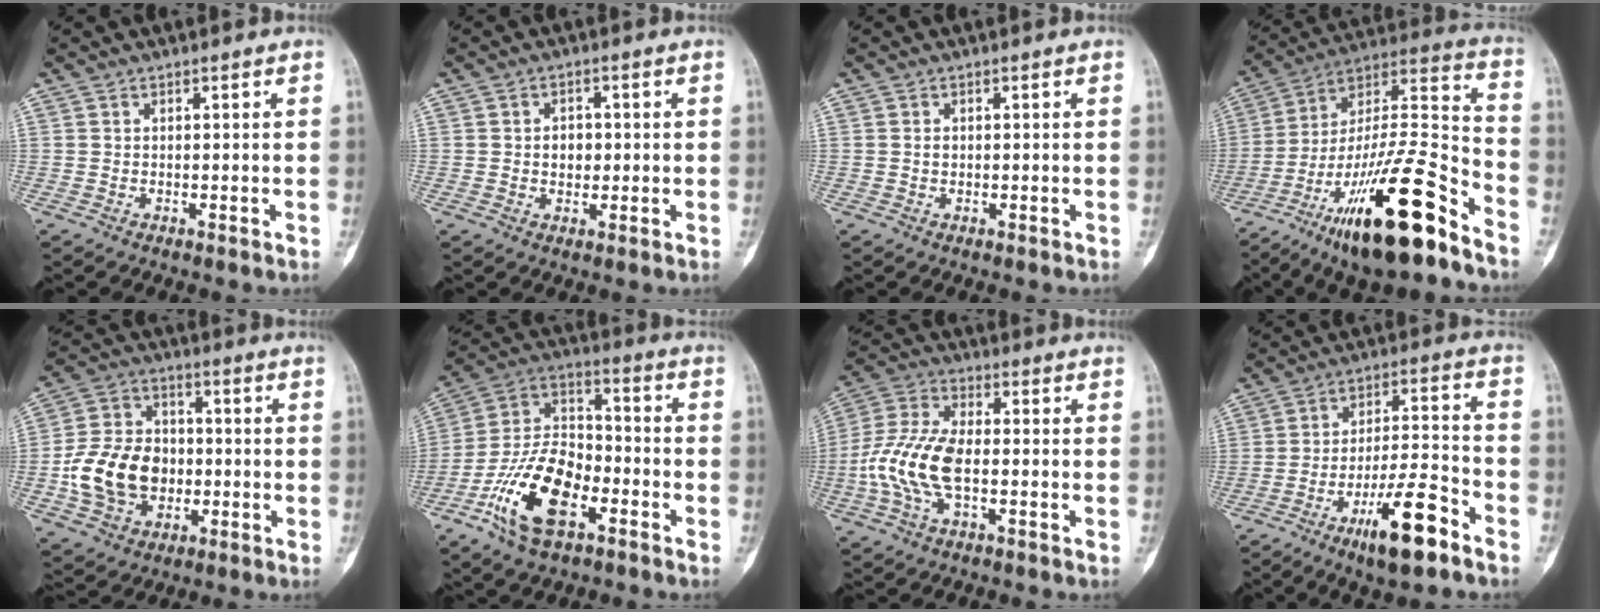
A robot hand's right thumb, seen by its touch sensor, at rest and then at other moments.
{"total": 3.5, "force": [0.0, 2.7, 2.2], "torque": [-0.010, 0.004, 0.001]}
{"total": 0.8, "force": [0.0, 0.6, 0.5], "torque": [-0.002, 0.002, 0.002]}
{"total": 26.6, "force": [-15.9, 6.2, 20.4], "torque": [-0.346, 0.077, -0.264]}
{"total": 15.6, "force": [-2.2, 11.9, 9.8], "torque": [-0.159, 0.025, -0.038]}
{"total": 17.7, "force": [-7.8, 9.2, 12.9], "torque": [-0.232, 0.051, -0.150]}
{"total": 12.5, "force": [-2.2, 6.2, 10.7], "torque": [-0.239, 0.027, -0.047]}
{"total": 13.4, "force": [-7.9, 3.2, 10.3], "torque": [-0.177, 0.053, -0.129]}